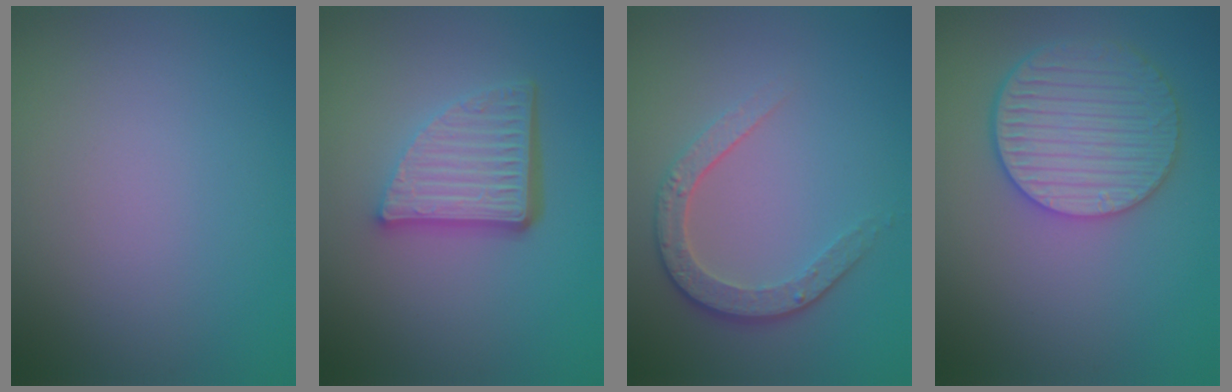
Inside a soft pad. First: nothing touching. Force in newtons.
{"total": 5.7, "press": 3.8, "slide": 4.2}
{"total": 3.4, "press": 2.6, "slide": 2.2}
{"total": 5.3, "press": 4.7, "slide": 2.4}